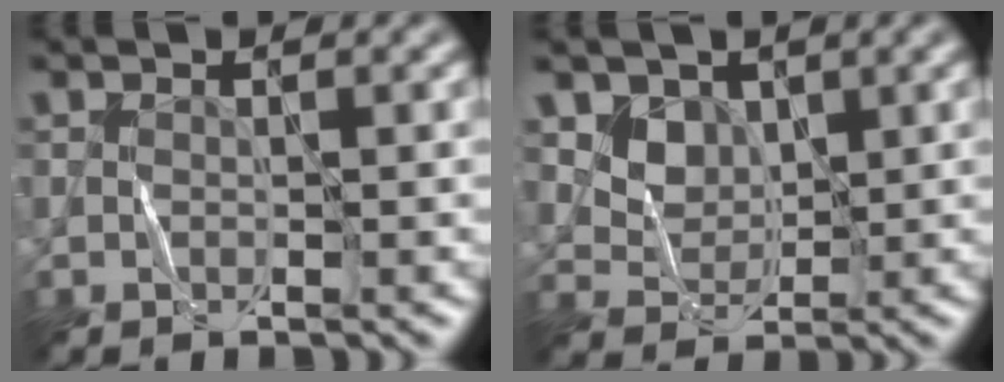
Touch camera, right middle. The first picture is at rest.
{"total": 3.4, "force": [1.8, 2.5, 1.4], "torque": [-0.038, -0.023, 0.051]}